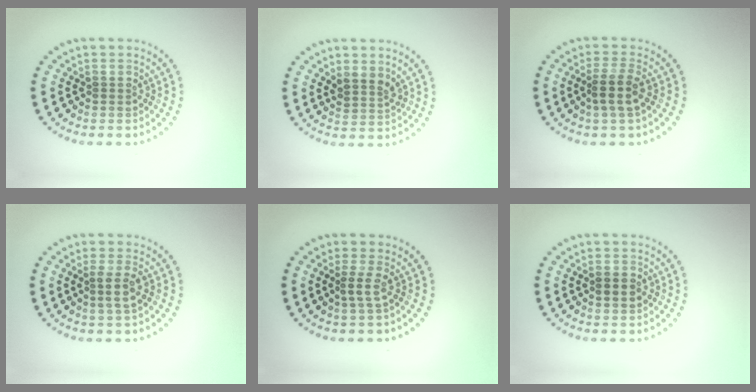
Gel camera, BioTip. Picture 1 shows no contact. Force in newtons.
{"total": 1.9, "press": 1.5, "slide": 1.2}
{"total": 2.5, "press": 2.1, "slide": 1.3}
{"total": 2.0, "press": 1.7, "slide": 0.9}
{"total": 1.4, "press": 0.9, "slide": 1.0}
{"total": 2.0, "press": 2.0, "slide": 0.1}